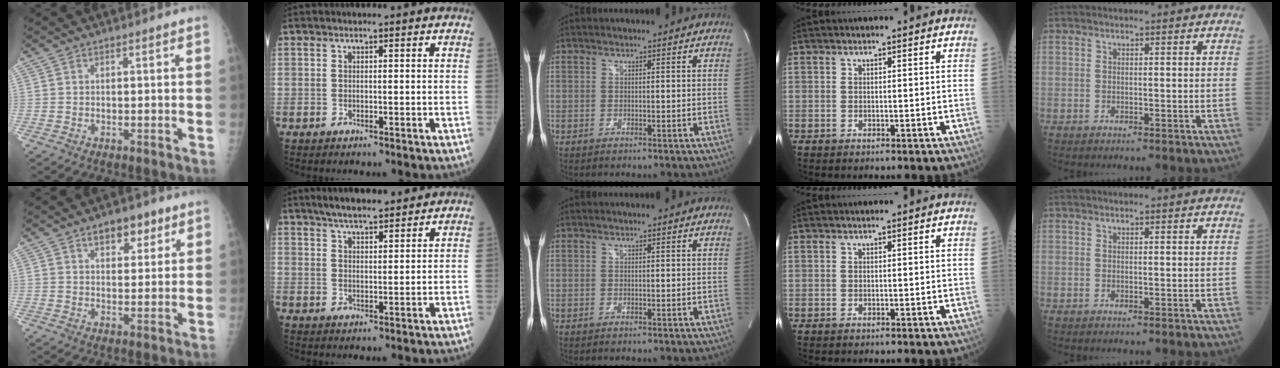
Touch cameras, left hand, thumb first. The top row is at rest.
{"thumb": {"total": 6.6, "force": [3.8, 3.6, 4.0], "torque": [-0.029, -0.015, 0.053]}, "index": {"total": 7.8, "force": [6.6, 1.5, 3.8], "torque": [-0.061, 0.021, 0.110]}}